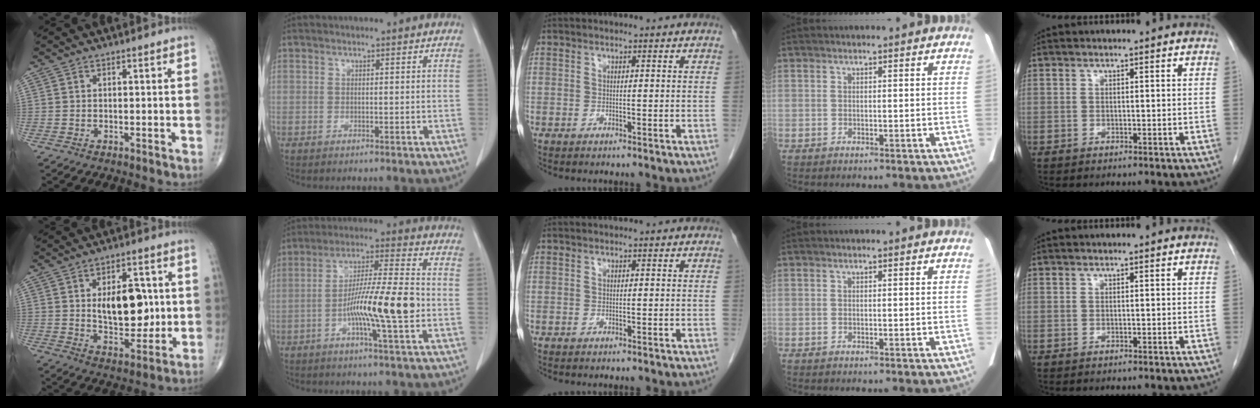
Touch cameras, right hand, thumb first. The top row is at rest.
{"thumb": {"total": 13.0, "force": [1.5, 7.3, 10.6], "torque": [-0.119, -0.013, 0.032]}, "index": {"total": 12.8, "force": [-3.0, 0.4, 12.4], "torque": [-0.220, 0.000, -0.056]}}